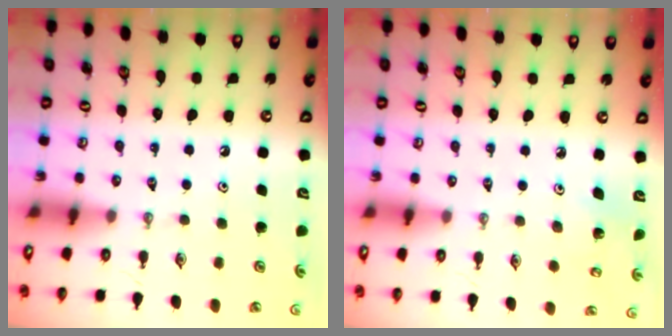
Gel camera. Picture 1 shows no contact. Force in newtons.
{"total": 3.0, "press": 3.0, "slide": 0.1}